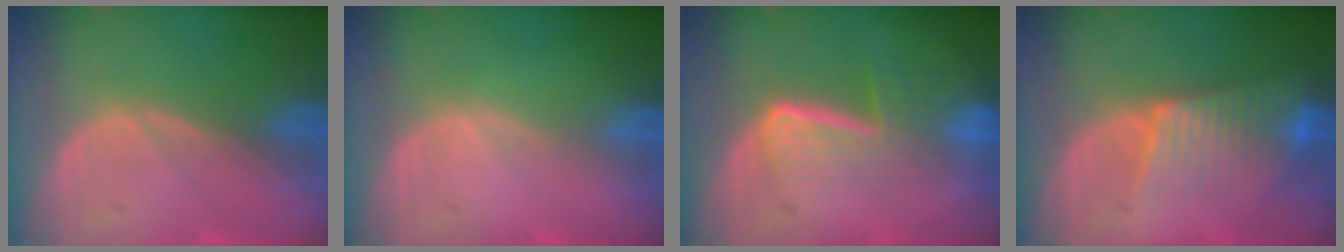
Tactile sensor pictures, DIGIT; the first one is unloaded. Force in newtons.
{"total": 0.0}
{"total": 6.6, "press": 5.5, "slide": 3.6}
{"total": 7.3, "press": 6.4, "slide": 3.4}